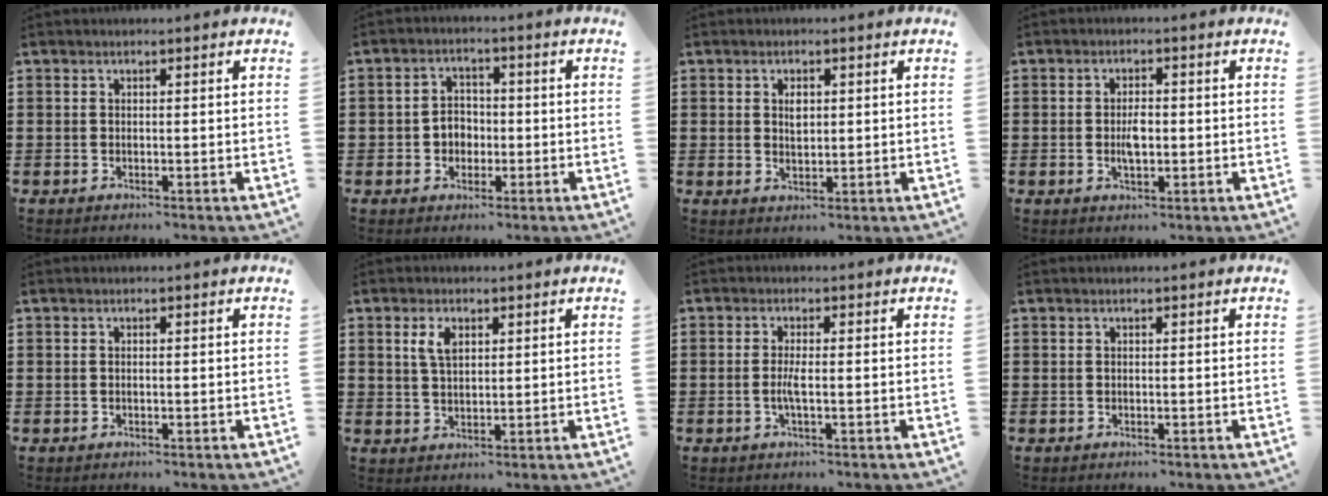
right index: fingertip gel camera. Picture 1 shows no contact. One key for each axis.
{"total": 3.1, "fx": -1.0, "fy": 2.7, "fz": 1.4, "tx": -0.033, "ty": 0.006, "tz": -0.022}
{"total": 2.3, "fx": 0.5, "fy": 1.2, "fz": 1.9, "tx": -0.032, "ty": 0.003, "tz": 0.005}
{"total": 3.2, "fx": -0.3, "fy": 1.4, "fz": 2.9, "tx": -0.062, "ty": -0.001, "tz": -0.008}
{"total": 0.0}
{"total": 3.5, "fx": 1.4, "fy": 1.7, "fz": 2.8, "tx": -0.061, "ty": 0.008, "tz": 0.024}
{"total": 2.4, "fx": -0.6, "fy": 0.3, "fz": 2.3, "tx": -0.057, "ty": -0.006, "tz": -0.016}
{"total": 0.0}